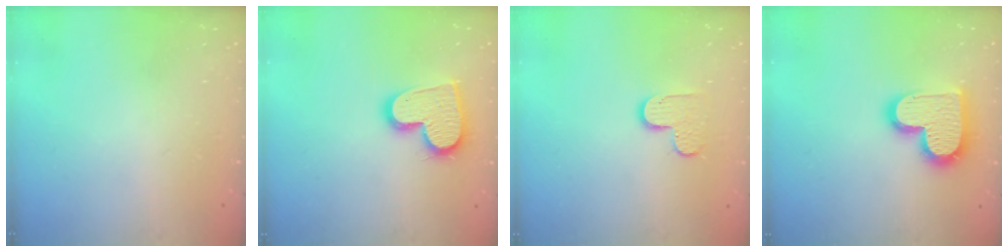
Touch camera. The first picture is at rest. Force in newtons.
{"total": 16.2, "press": 16.2, "slide": 1.3}
{"total": 5.6, "press": 5.6, "slide": 0.3}
{"total": 16.8, "press": 16.7, "slide": 1.3}